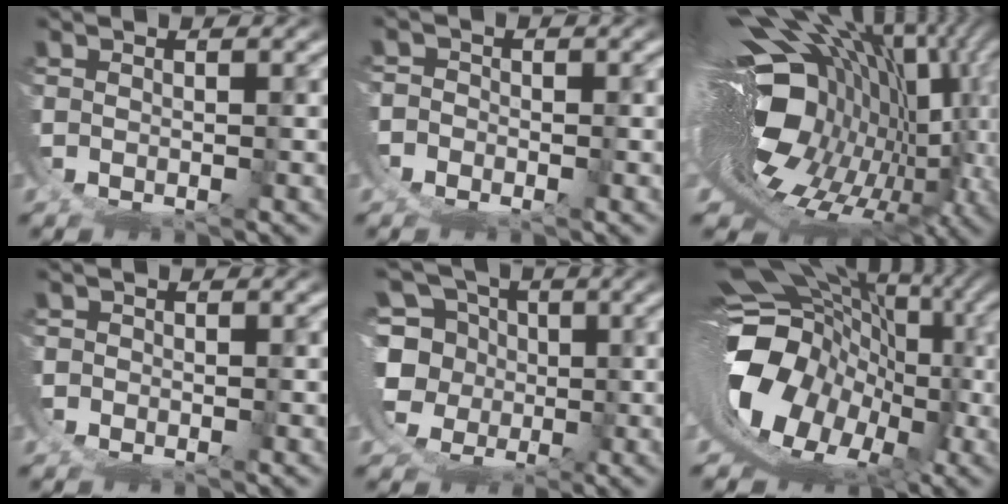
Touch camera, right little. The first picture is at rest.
{"total": 2.0, "force": [-1.2, 1.6, 0.0], "torque": [-0.001, -0.005, -0.029]}
{"total": 22.9, "force": [-3.3, 14.0, 17.8], "torque": [-0.254, -0.040, -0.039]}
{"total": 0.7, "force": [-0.5, 0.5, 0.0], "torque": [0.003, 0.001, -0.015]}
{"total": 13.1, "force": [0.2, 11.3, 6.6], "torque": [-0.145, -0.043, 0.000]}
{"total": 22.5, "force": [-1.7, 16.9, 14.8], "torque": [-0.270, -0.053, -0.023]}